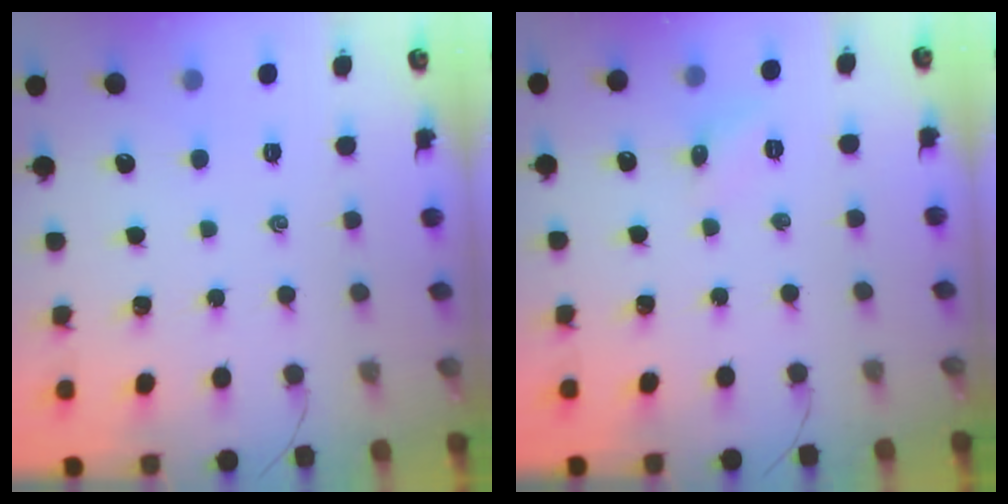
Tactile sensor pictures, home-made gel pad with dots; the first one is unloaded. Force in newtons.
{"total": 4.7, "press": 4.4, "slide": 1.6}